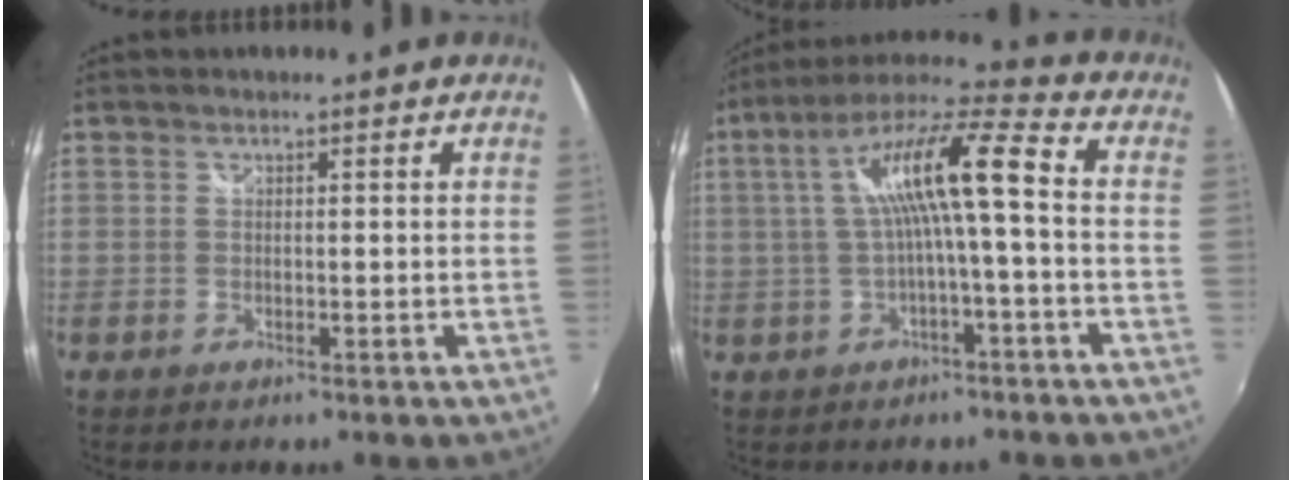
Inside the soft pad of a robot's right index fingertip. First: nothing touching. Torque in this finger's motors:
{"motor_torque": [1.21, -0.29, 0.85, 0.21]}